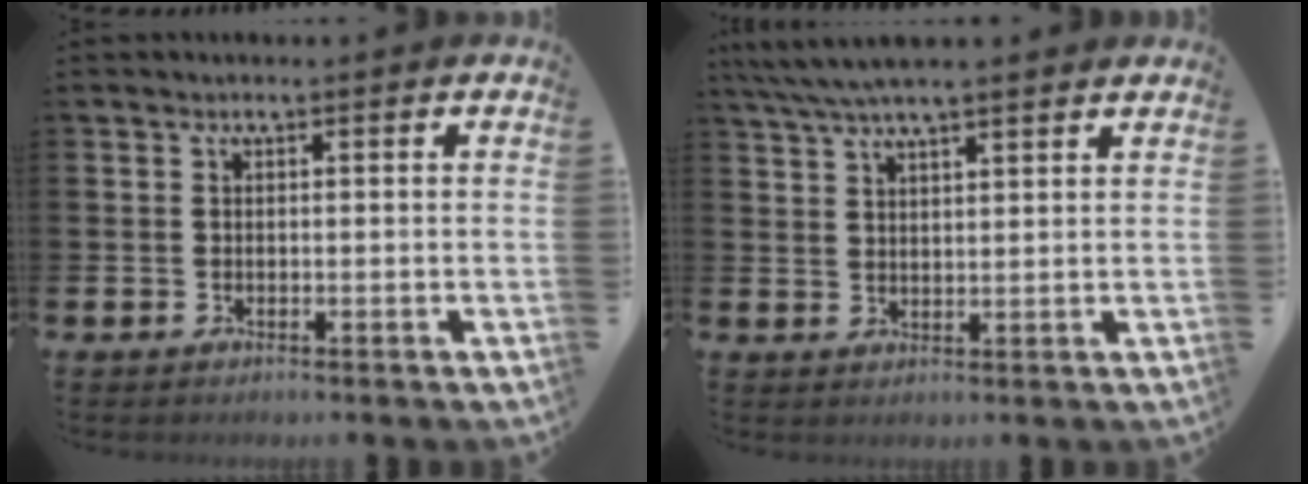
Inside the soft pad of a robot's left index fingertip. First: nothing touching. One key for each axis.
{"total": 5.4, "fx": 4.9, "fy": 0.7, "fz": 2.3, "tx": -0.061, "ty": -0.008, "tz": 0.090}